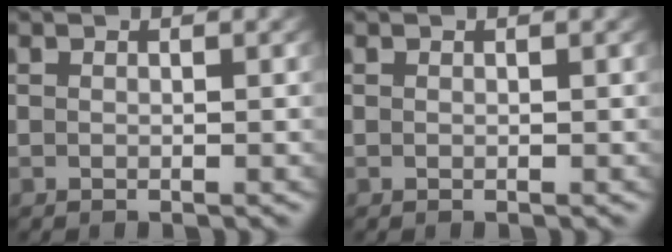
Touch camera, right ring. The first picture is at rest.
{"total": 0.0}